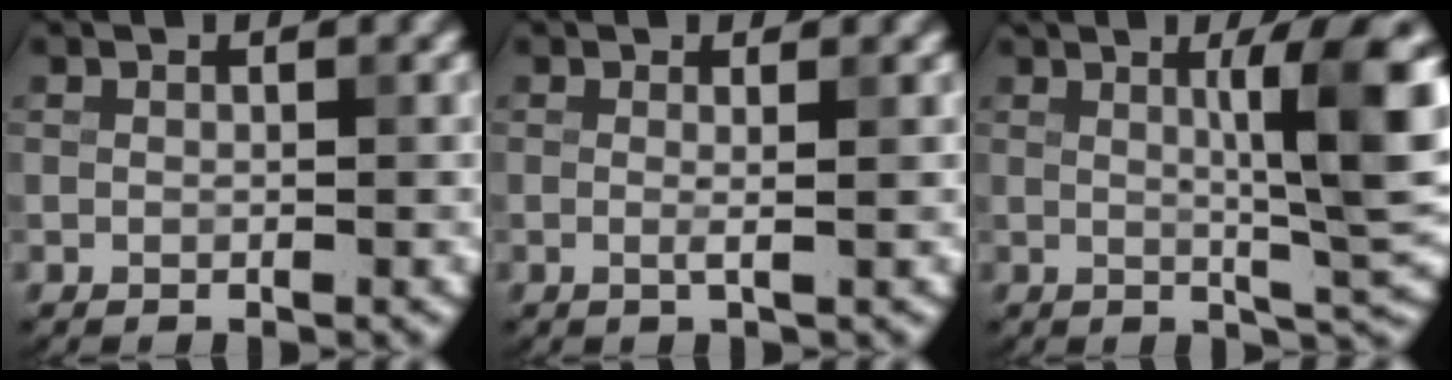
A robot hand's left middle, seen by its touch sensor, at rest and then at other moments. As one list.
[{"total": 1.5, "force": [0.0, 0.4, 1.4], "torque": [-0.020, -0.001, -0.007]}, {"total": 8.4, "force": [1.6, 1.3, 8.1], "torque": [-0.106, -0.001, 0.029]}]